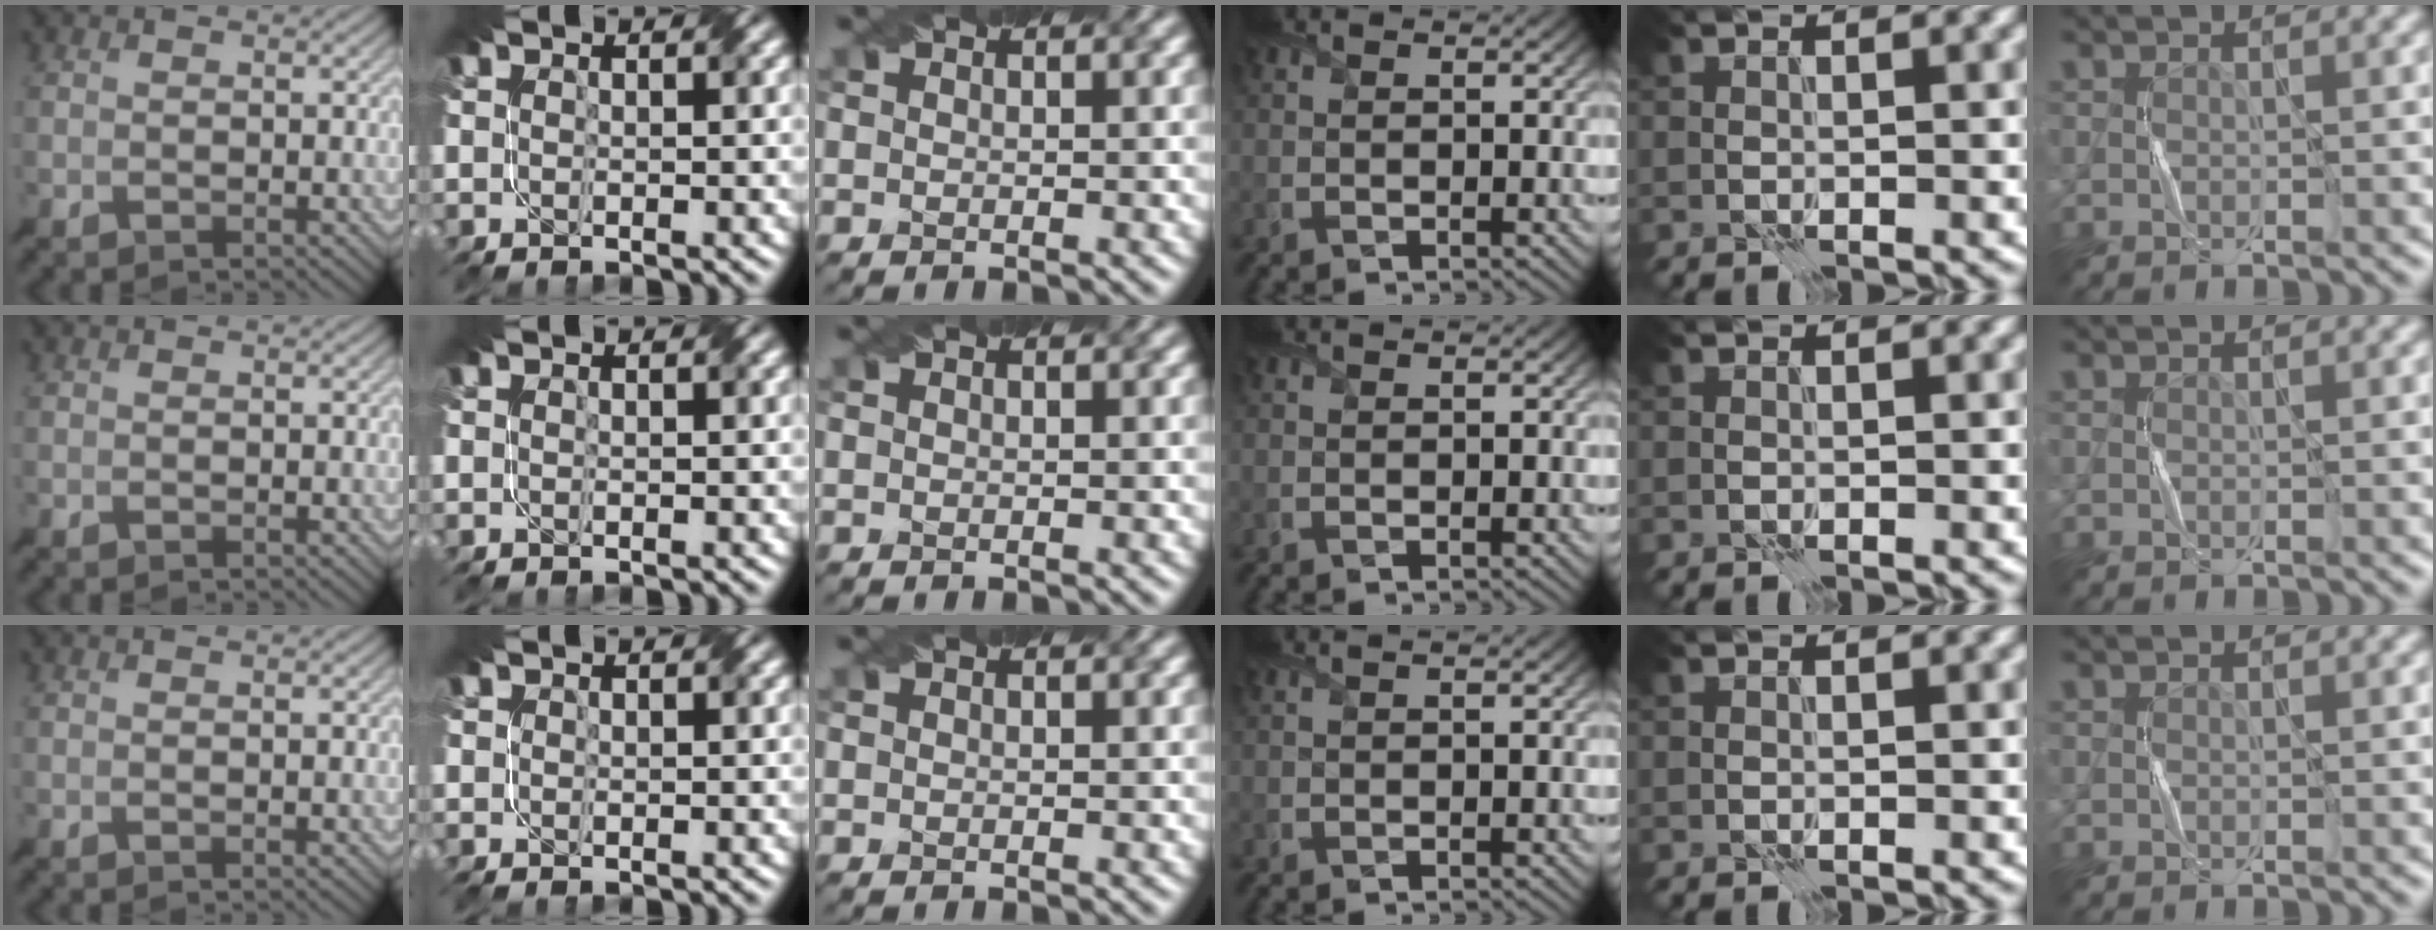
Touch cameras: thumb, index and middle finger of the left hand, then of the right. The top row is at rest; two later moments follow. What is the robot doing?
{"motion": "fold", "object": "coffee filter"}